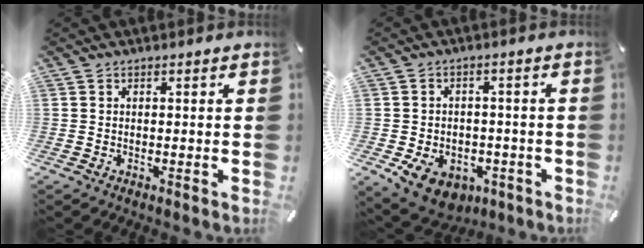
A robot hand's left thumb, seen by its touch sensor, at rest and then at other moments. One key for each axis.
{"total": 9.3, "fx": -3.9, "fy": 7.1, "fz": 4.6, "tx": -0.078, "ty": 0.026, "tz": -0.067}